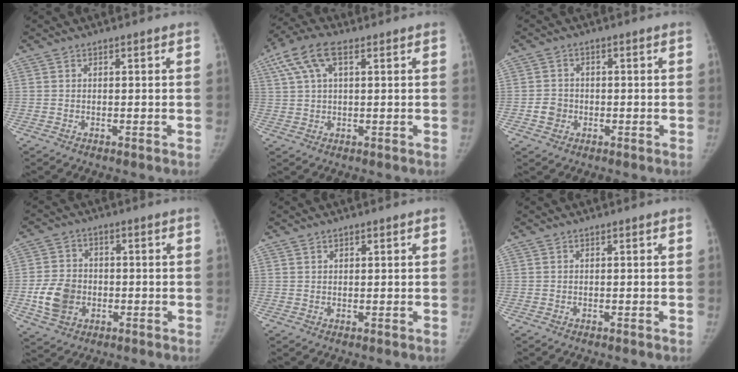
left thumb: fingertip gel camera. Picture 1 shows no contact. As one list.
[{"total": 8.6, "force": [3.6, 4.1, 6.7], "torque": [-0.150, 0.023, 0.069]}, {"total": 3.2, "force": [-0.9, 3.0, 1.0], "torque": [-0.004, 0.008, -0.016]}, {"total": 8.9, "force": [-1.9, 7.2, 5.0], "torque": [-0.079, 0.008, -0.032]}, {"total": 0.9, "force": [0.7, 0.5, 0.3], "torque": [0.000, -0.003, 0.009]}, {"total": 0.0}]